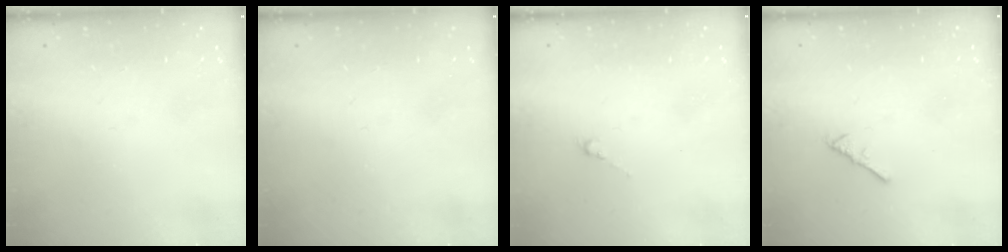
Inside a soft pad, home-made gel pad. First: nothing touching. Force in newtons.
{"total": 0.0}
{"total": 0.0}
{"total": 2.2, "press": 2.1, "slide": 0.5}